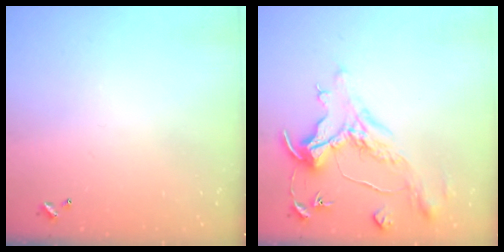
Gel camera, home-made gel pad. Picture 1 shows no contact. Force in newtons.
{"total": 1.5, "press": 0.8, "slide": 1.2}